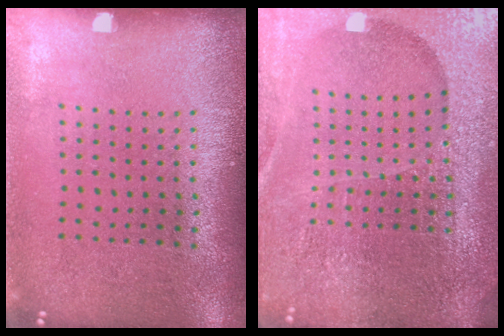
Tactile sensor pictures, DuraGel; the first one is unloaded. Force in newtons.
{"total": 6.2, "press": 5.5, "slide": 2.9}